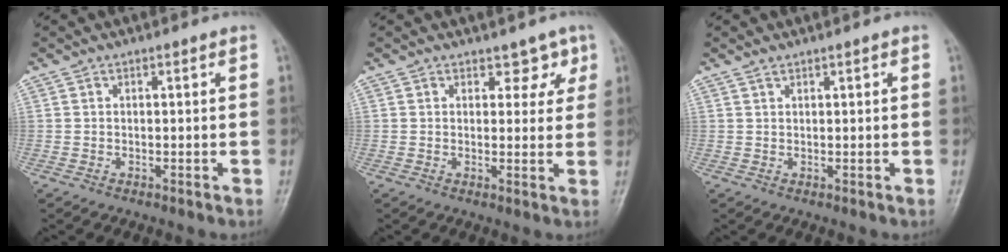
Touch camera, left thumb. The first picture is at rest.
{"total": 3.6, "force": [2.2, 2.4, 1.4], "torque": [0.015, -0.010, 0.026]}
{"total": 0.8, "force": [0.7, 0.3, 0.2], "torque": [0.000, 0.005, 0.014]}